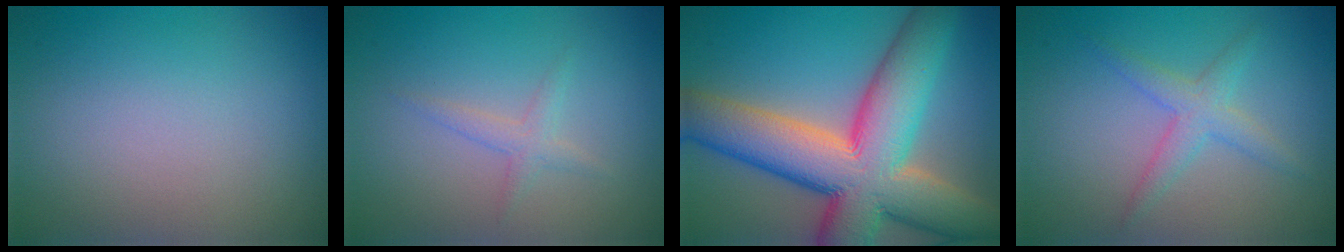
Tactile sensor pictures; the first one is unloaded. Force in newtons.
{"total": 1.3, "press": 1.3, "slide": 0.1}
{"total": 14.3, "press": 14.3, "slide": 0.7}
{"total": 2.4, "press": 2.4, "slide": 0.1}